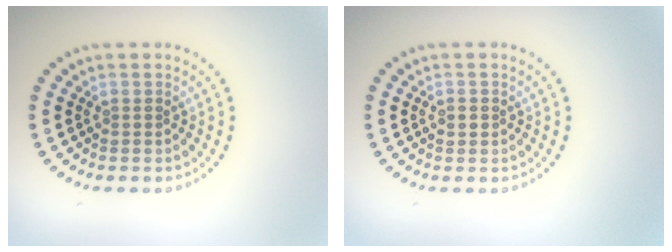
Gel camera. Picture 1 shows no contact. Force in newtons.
{"total": 1.2, "press": 1.2, "slide": 0.1}